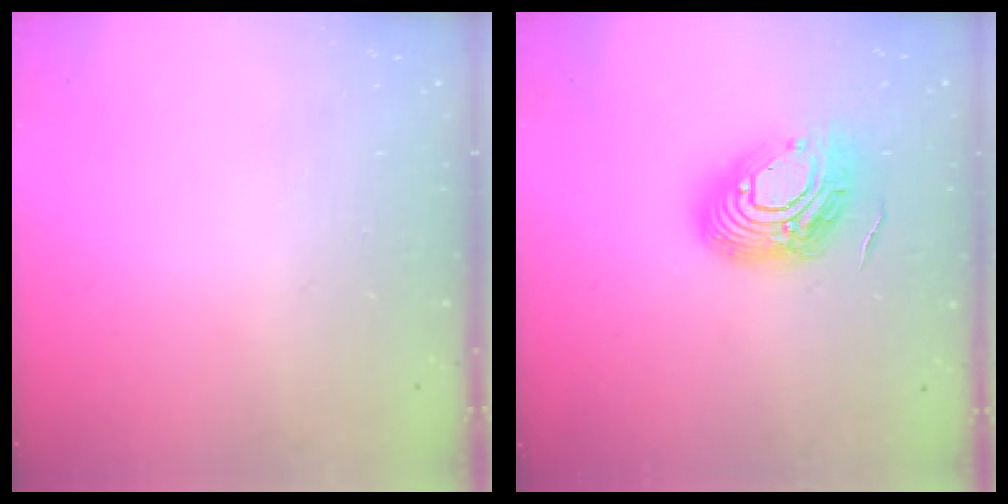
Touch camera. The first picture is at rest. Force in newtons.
{"total": 16.1, "press": 16.0, "slide": 1.1}